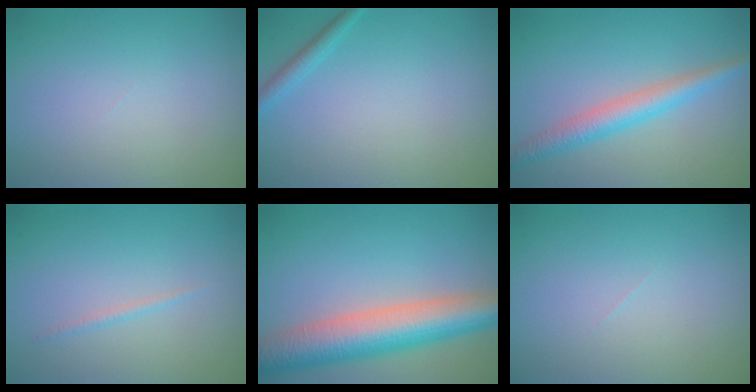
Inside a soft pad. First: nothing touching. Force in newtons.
{"total": 1.3, "press": 1.3, "slide": 0.1}
{"total": 3.3, "press": 3.3, "slide": 0.1}
{"total": 0.6, "press": 0.6, "slide": 0.0}
{"total": 8.7, "press": 8.7, "slide": 0.5}
{"total": 0.0}